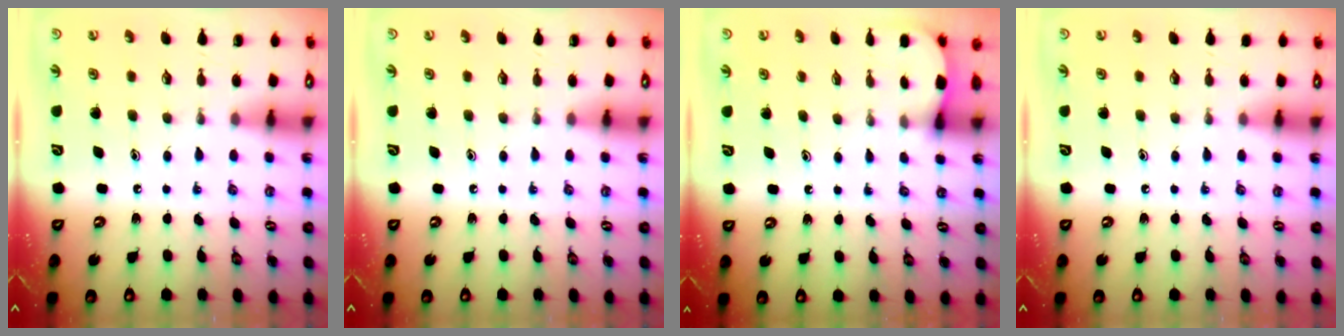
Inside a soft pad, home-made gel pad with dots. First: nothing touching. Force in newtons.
{"total": 0.0}
{"total": 2.6, "press": 2.6, "slide": 0.3}
{"total": 0.0}